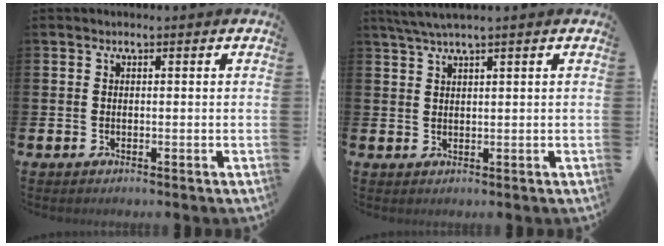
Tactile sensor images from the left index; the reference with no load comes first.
{"total": 2.6, "force": [2.1, -0.2, 1.6], "torque": [-0.040, 0.001, 0.039]}